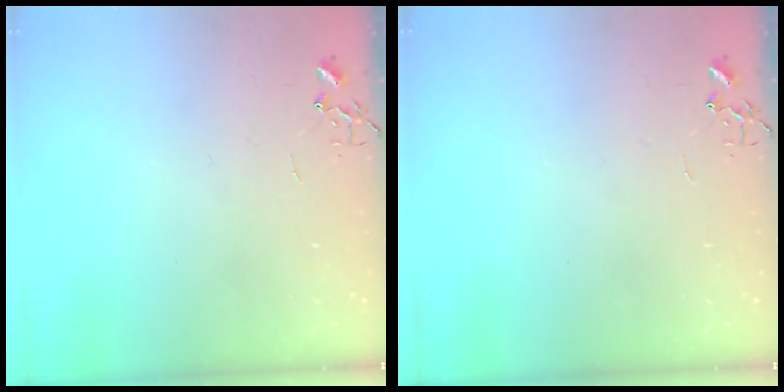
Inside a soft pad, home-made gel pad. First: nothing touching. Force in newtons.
{"total": 0.0}